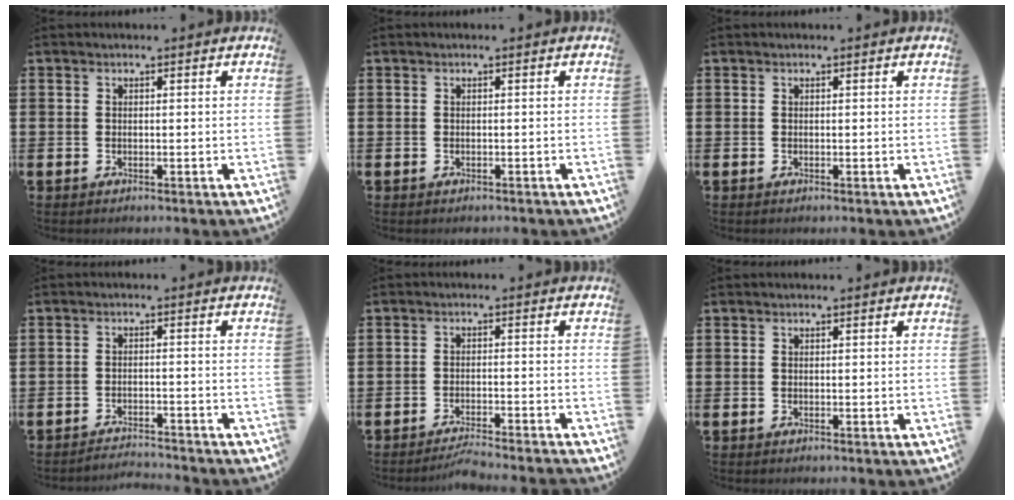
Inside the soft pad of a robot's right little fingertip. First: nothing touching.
{"total": 0.0}
{"total": 0.0}
{"total": 2.1, "force": [-2.1, -0.1, -0.2], "torque": [-0.002, 0.006, -0.045]}
{"total": 2.3, "force": [-2.2, -0.2, 0.7], "torque": [-0.012, 0.006, -0.045]}
{"total": 0.0}